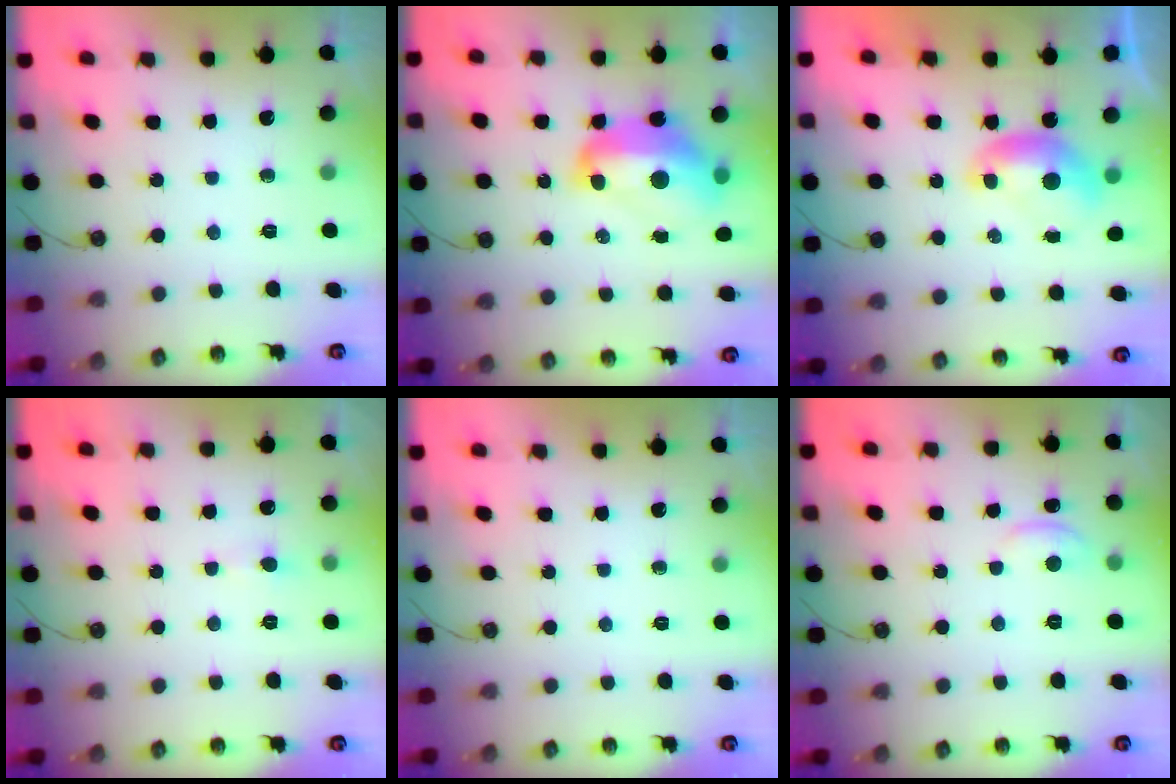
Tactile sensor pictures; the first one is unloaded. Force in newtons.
{"total": 9.6, "press": 9.5, "slide": 1.3}
{"total": 0.0}
{"total": 0.7, "press": 0.4, "slide": 0.5}
{"total": 0.0}
{"total": 1.8, "press": 1.7, "slide": 0.5}